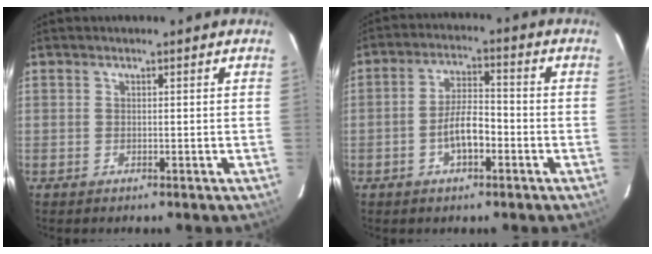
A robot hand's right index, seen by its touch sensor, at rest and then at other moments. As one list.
[{"total": 6.2, "force": [-2.5, 2.4, 5.1], "torque": [-0.102, 0.010, -0.040]}]